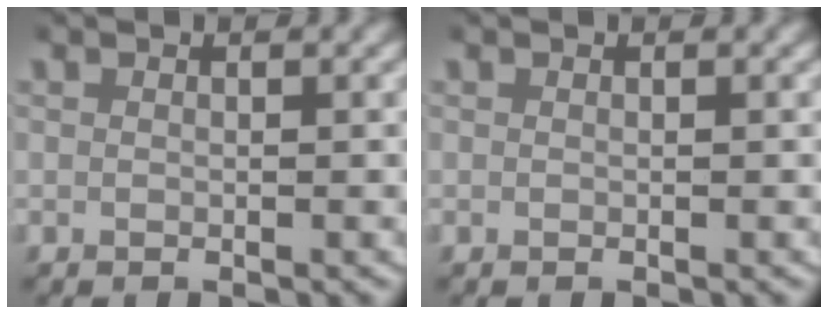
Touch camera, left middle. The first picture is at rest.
{"total": 0.0}